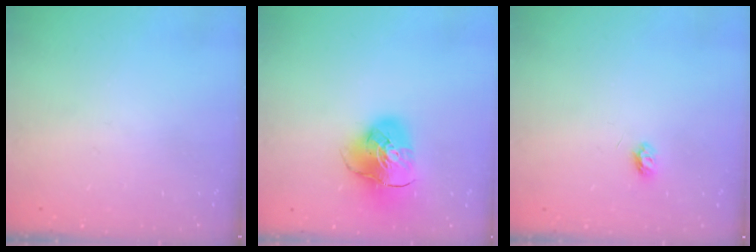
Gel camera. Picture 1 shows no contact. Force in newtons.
{"total": 10.6, "press": 10.5, "slide": 1.2}
{"total": 4.3, "press": 4.3, "slide": 0.5}